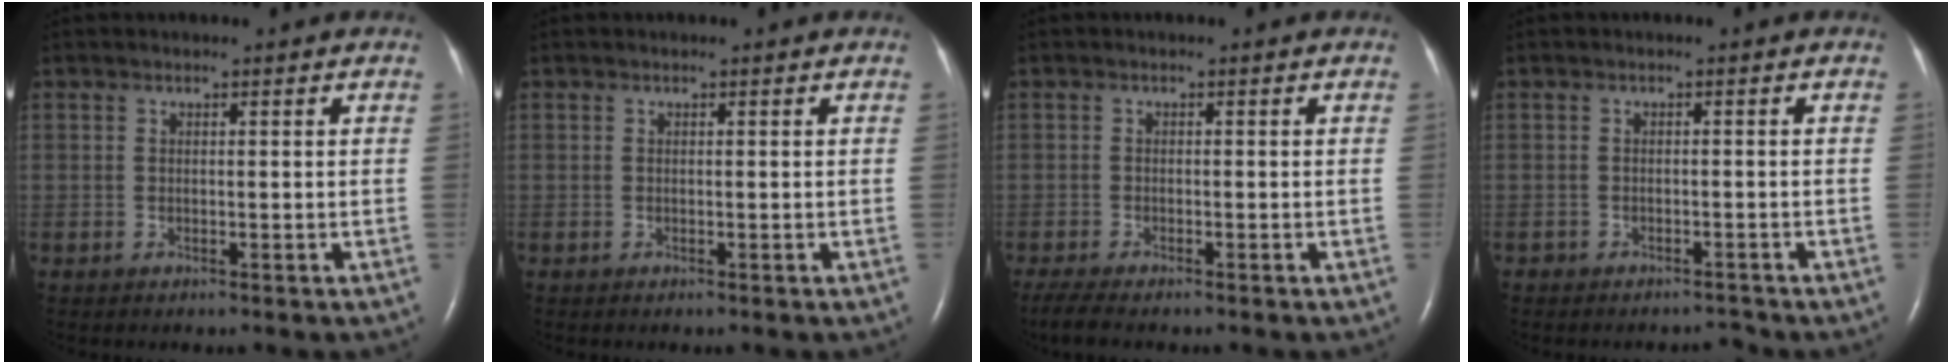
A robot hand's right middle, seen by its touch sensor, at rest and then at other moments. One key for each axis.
{"total": 0.0}
{"total": 3.9, "fx": -3.1, "fy": 0.5, "fz": 2.2, "tx": -0.048, "ty": -0.013, "tz": -0.051}
{"total": 1.4, "fx": -1.3, "fy": 0.3, "fz": -0.5, "tx": 0.009, "ty": -0.003, "tz": -0.020}